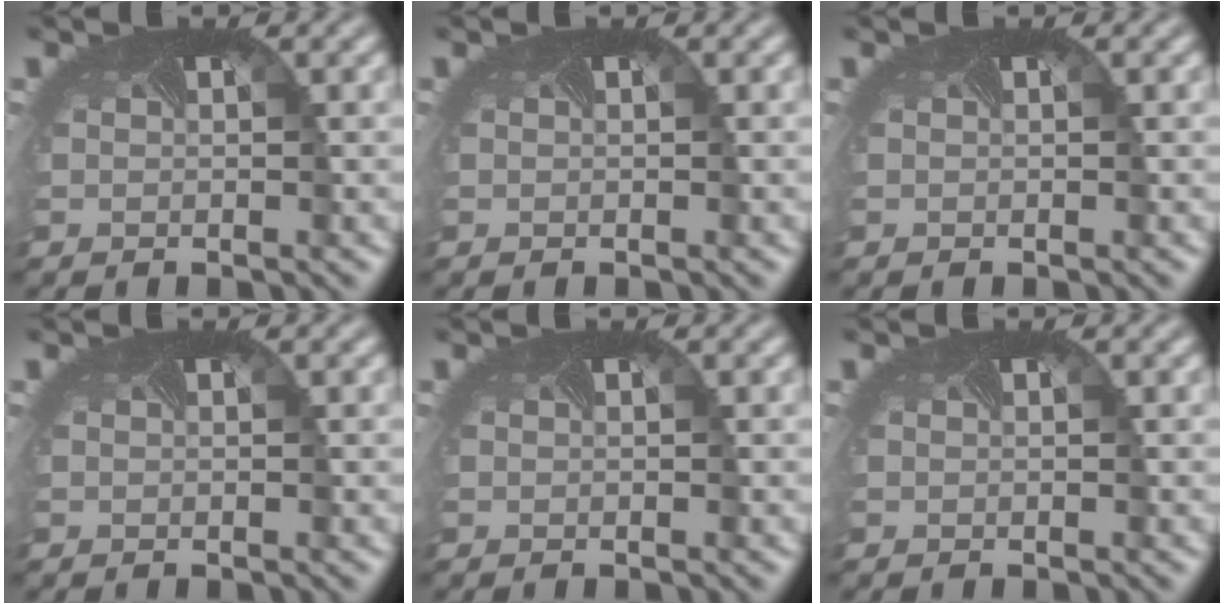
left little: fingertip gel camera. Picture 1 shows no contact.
{"total": 0.0}
{"total": 0.0}
{"total": 0.0}
{"total": 0.0}
{"total": 0.0}